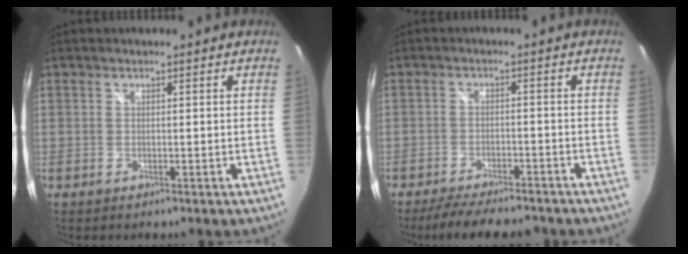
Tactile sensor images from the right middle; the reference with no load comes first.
{"total": 11.2, "force": [-9.6, 2.9, 5.1], "torque": [-0.110, -0.014, -0.145]}